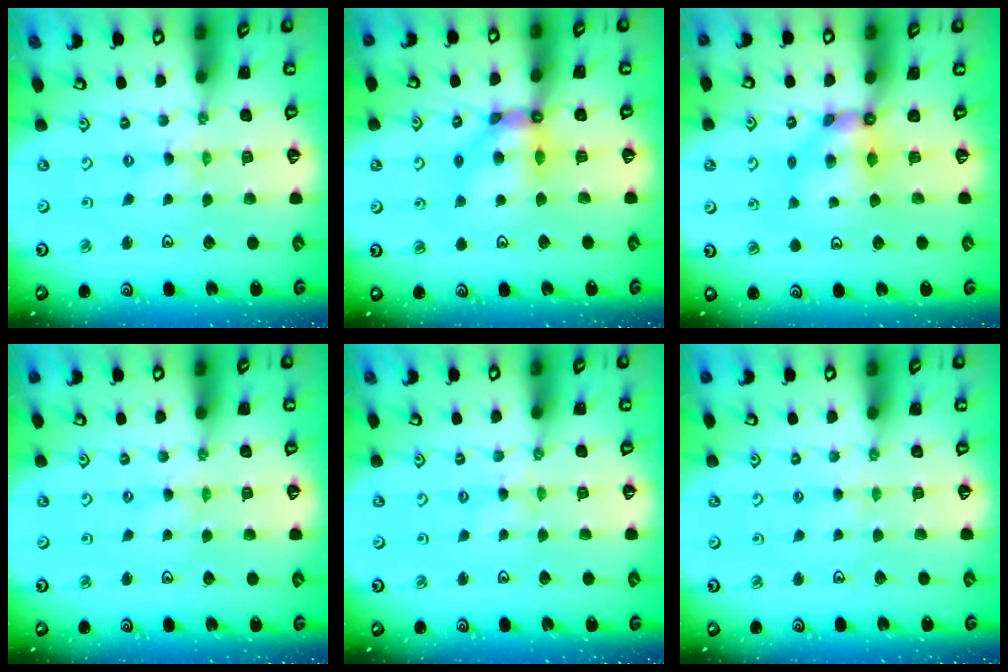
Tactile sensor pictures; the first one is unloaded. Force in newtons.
{"total": 9.9, "press": 9.8, "slide": 1.0}
{"total": 6.2, "press": 6.2, "slide": 0.5}
{"total": 1.1, "press": 1.0, "slide": 0.4}
{"total": 1.7, "press": 1.6, "slide": 0.3}
{"total": 2.1, "press": 2.0, "slide": 0.4}